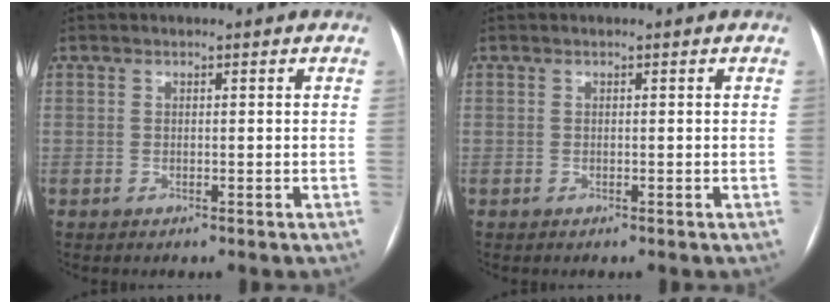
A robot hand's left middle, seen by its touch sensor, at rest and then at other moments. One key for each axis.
{"total": 0.0}